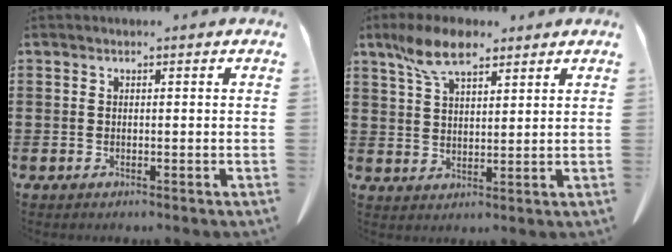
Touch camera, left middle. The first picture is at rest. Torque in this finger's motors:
{"motor_torque": [1.37, 0.77, 0.38, 0.14]}